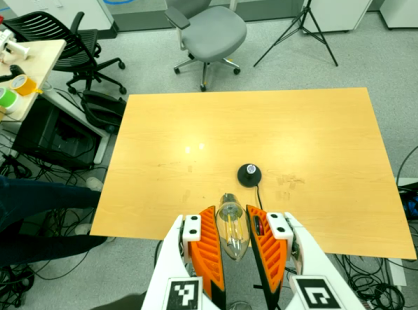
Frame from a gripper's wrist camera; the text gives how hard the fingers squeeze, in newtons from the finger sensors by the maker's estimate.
{"total": 10.1, "left": 9.7, "right": 10.5}